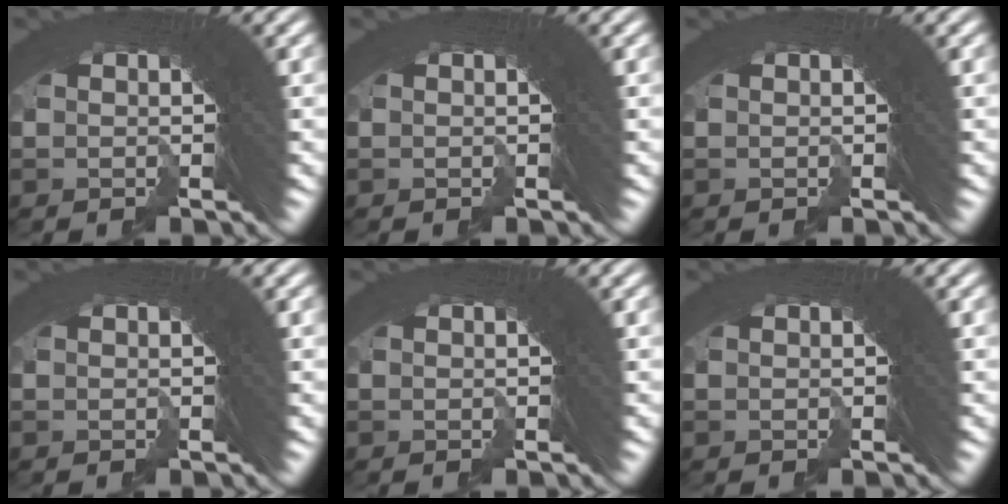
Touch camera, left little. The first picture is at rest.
{"total": 0.0}
{"total": 0.0}
{"total": 0.0}
{"total": 0.0}
{"total": 0.0}